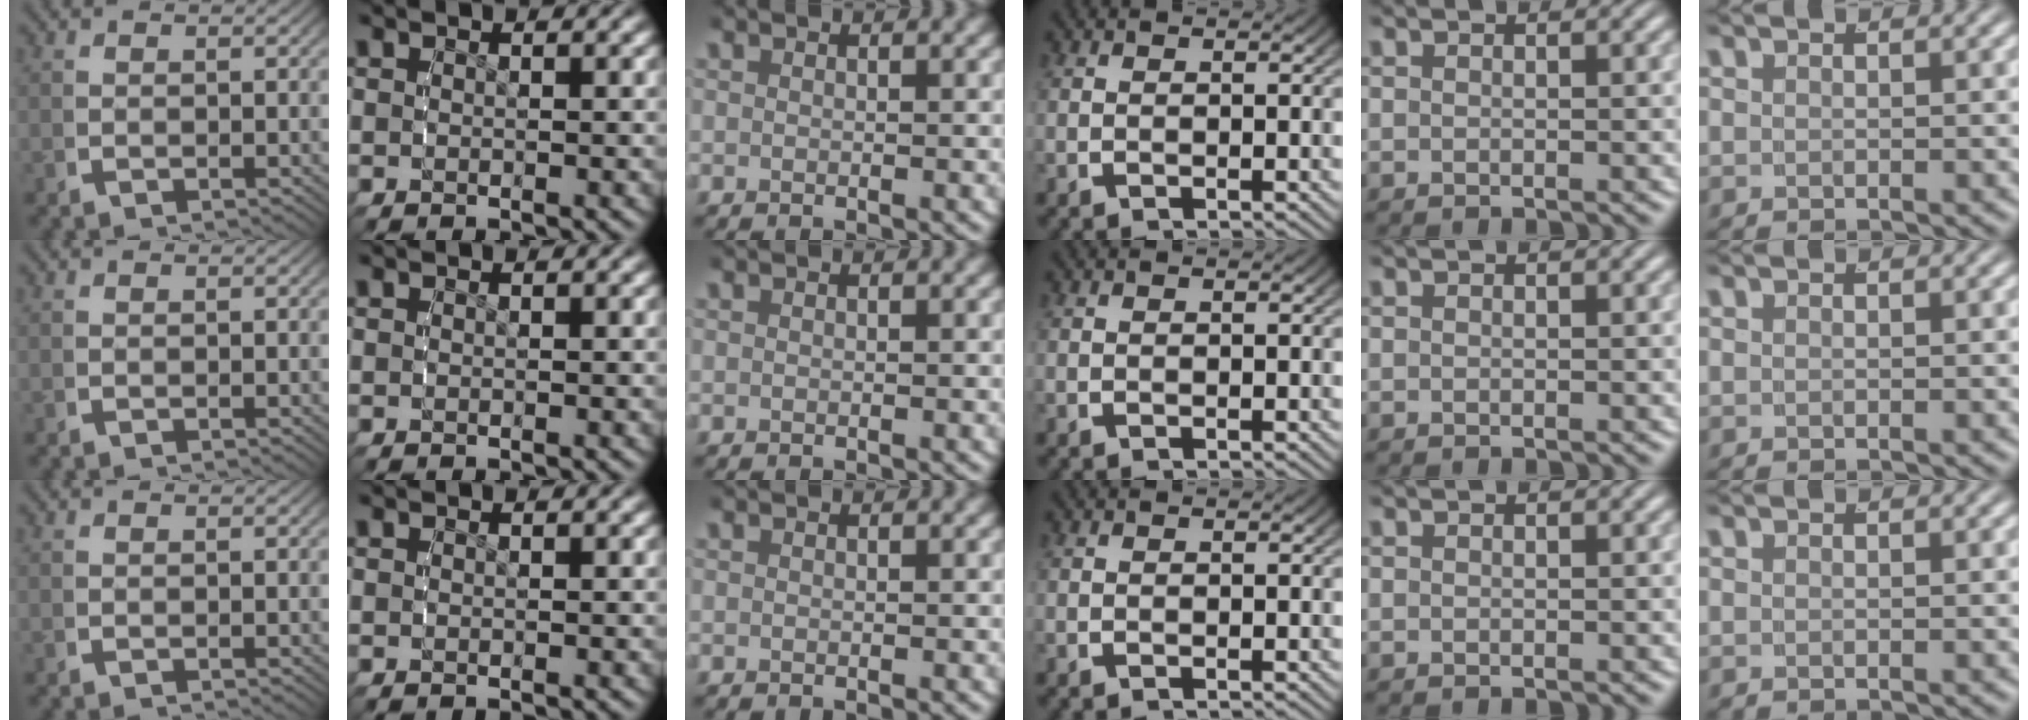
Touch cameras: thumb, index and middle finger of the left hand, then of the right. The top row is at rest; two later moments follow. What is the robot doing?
{"motion": "reach", "object": "pencil case"}